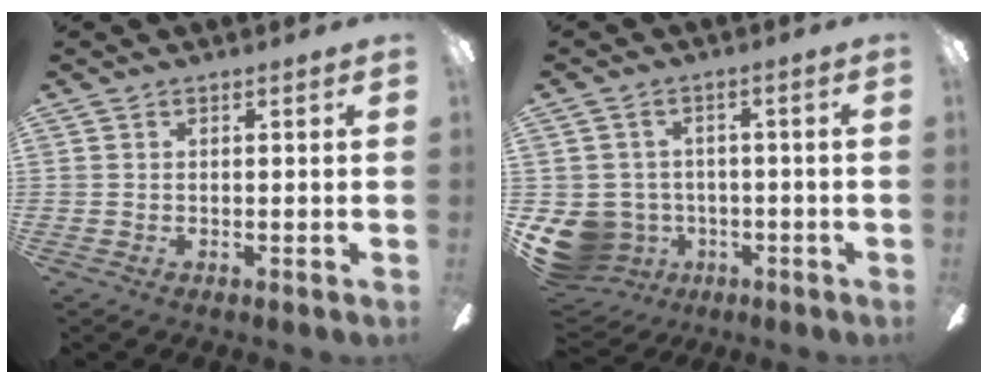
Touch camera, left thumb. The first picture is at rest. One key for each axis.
{"total": 9.2, "fx": -3.1, "fy": 8.2, "fz": 2.9, "tx": -0.109, "ty": 0.014, "tz": -0.051}